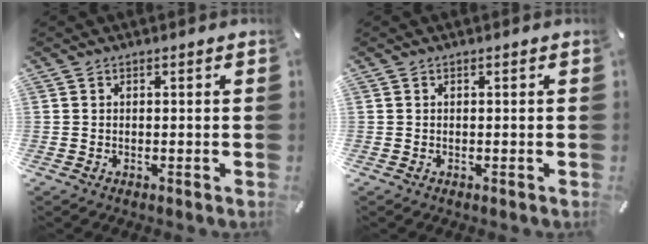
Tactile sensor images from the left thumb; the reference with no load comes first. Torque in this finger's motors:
{"motor_torque": [0.00, 0.00, 0.00, 0.00, 0.00]}